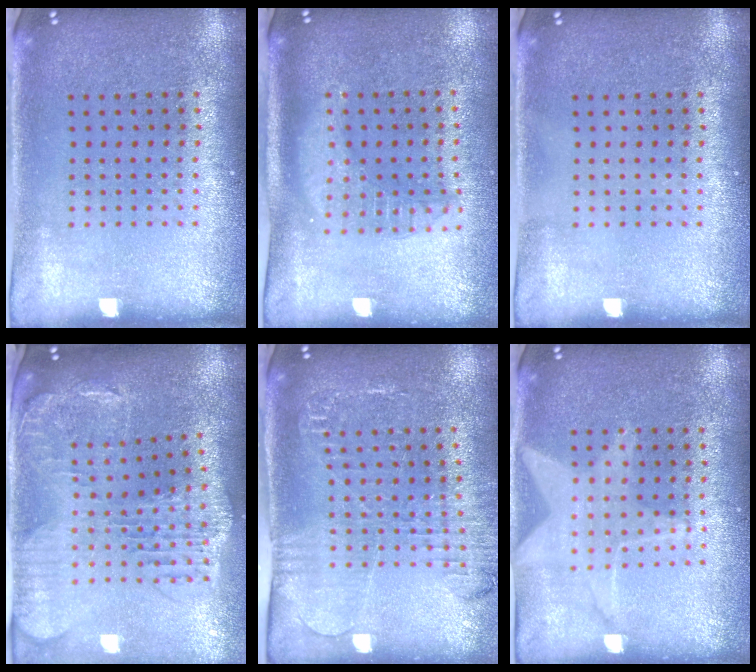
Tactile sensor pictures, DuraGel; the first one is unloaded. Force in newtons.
{"total": 1.8, "press": 1.6, "slide": 1.0}
{"total": 0.0}
{"total": 2.1, "press": 1.9, "slide": 0.9}
{"total": 1.9, "press": 1.9, "slide": 0.3}
{"total": 1.4, "press": 1.4, "slide": 0.1}